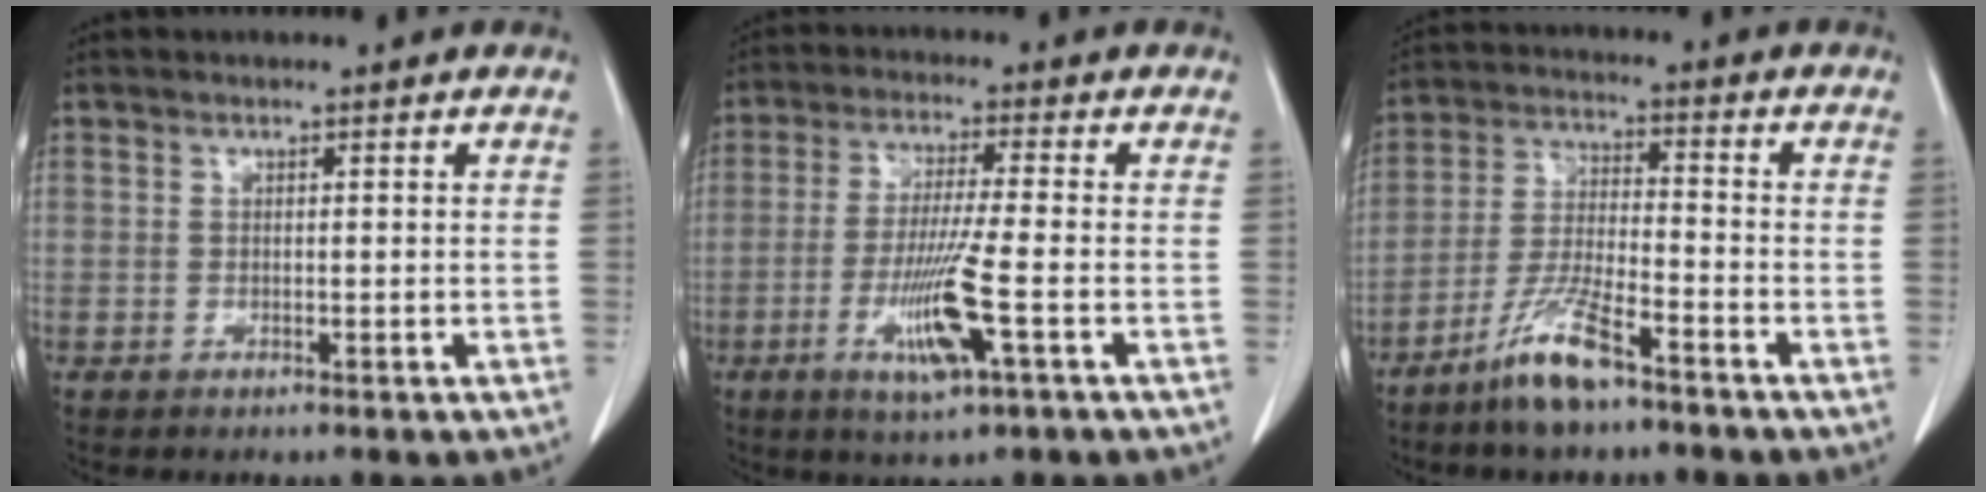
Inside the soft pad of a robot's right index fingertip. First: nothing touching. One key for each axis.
{"total": 9.2, "fx": -3.1, "fy": -0.2, "fz": 8.6, "tx": -0.168, "ty": -0.014, "tz": -0.058}
{"total": 8.8, "fx": -6.2, "fy": 1.2, "fz": 6.1, "tx": -0.130, "ty": -0.016, "tz": -0.122}